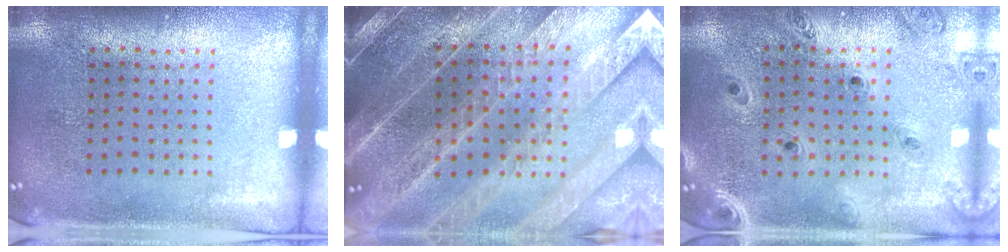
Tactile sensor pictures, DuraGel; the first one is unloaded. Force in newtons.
{"total": 4.0, "press": 3.7, "slide": 1.6}
{"total": 1.3, "press": 1.3, "slide": 0.1}